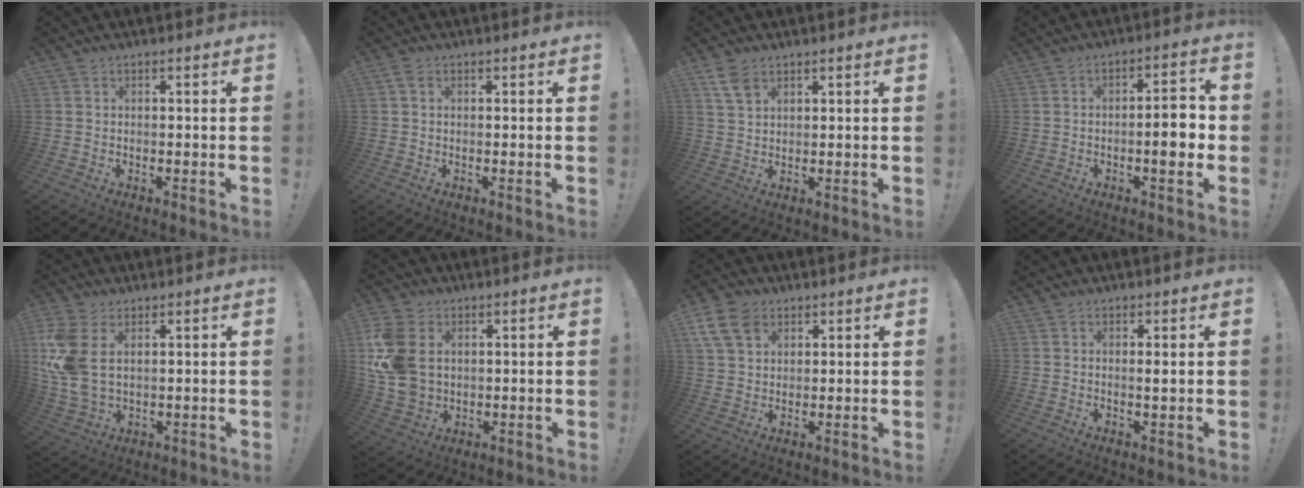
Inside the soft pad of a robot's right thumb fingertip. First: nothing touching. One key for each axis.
{"total": 1.4, "fx": 0.6, "fy": 0.9, "fz": 1.0, "tx": -0.012, "ty": 0.002, "tz": 0.008}
{"total": 5.4, "fx": 3.4, "fy": 3.0, "fz": 3.1, "tx": -0.050, "ty": -0.013, "tz": 0.064}
{"total": 8.2, "fx": -1.5, "fy": 2.4, "fz": 7.7, "tx": -0.105, "ty": 0.004, "tz": -0.028}
{"total": 11.8, "fx": 3.6, "fy": 6.9, "fz": 8.9, "tx": -0.197, "ty": -0.014, "tz": 0.071}
{"total": 15.6, "fx": 2.9, "fy": 11.8, "fz": 9.7, "tx": -0.199, "ty": -0.004, "tz": 0.059}
{"total": 10.0, "fx": 5.0, "fy": 6.8, "fz": 5.3, "tx": -0.098, "ty": -0.015, "tz": 0.100}
{"total": 1.1, "fx": 0.3, "fy": -0.1, "fz": 1.1, "tx": -0.011, "ty": -0.005, "tz": 0.001}